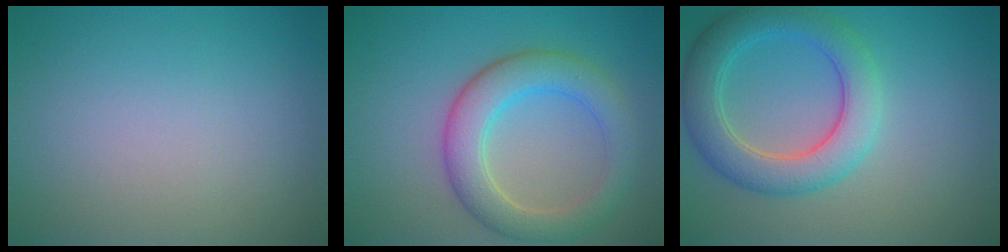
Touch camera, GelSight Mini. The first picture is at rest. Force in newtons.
{"total": 5.4, "press": 5.4, "slide": 0.3}
{"total": 5.6, "press": 5.6, "slide": 0.2}